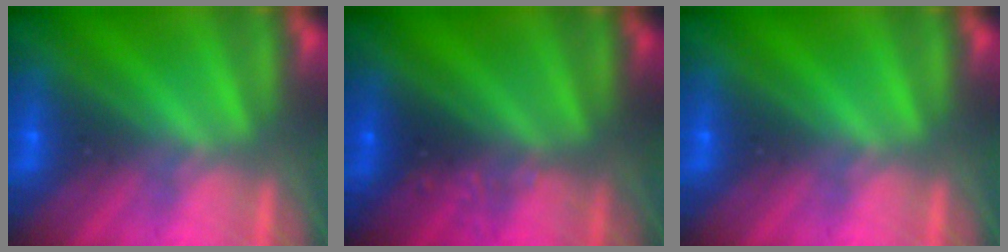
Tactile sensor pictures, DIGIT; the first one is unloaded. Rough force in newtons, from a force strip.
{"total": 2.4}
{"total": 0.0}